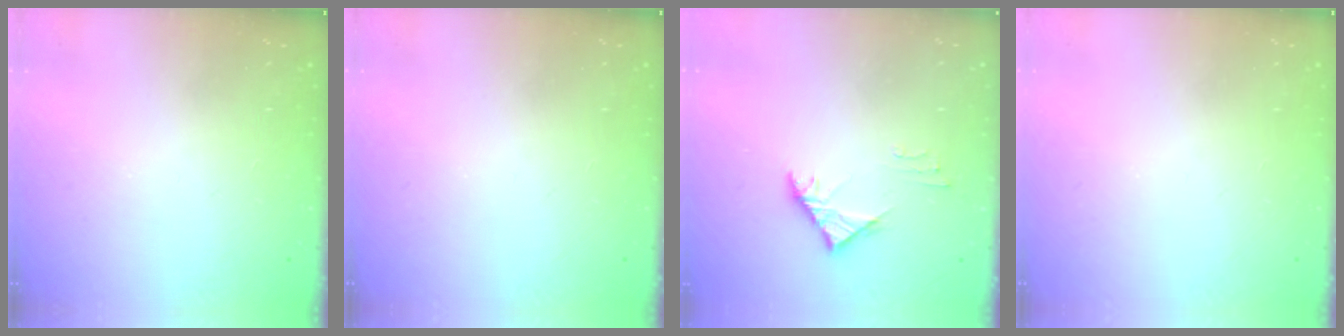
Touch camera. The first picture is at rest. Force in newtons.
{"total": 0.0}
{"total": 3.3, "press": 3.2, "slide": 0.8}
{"total": 0.0}